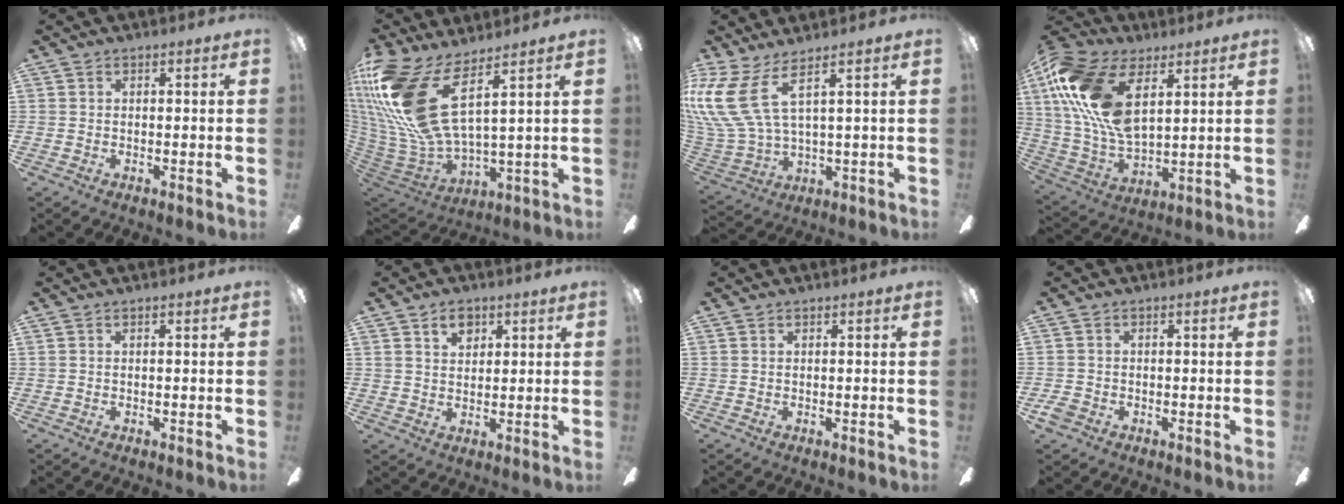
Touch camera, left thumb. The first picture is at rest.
{"total": 21.7, "force": [10.0, 8.1, 17.5], "torque": [-0.376, -0.065, 0.176]}
{"total": 15.1, "force": [7.4, 6.5, 11.4], "torque": [-0.270, -0.039, 0.131]}
{"total": 20.7, "force": [8.4, 11.0, 15.4], "torque": [-0.351, -0.023, 0.145]}
{"total": 0.0}
{"total": 5.0, "force": [2.9, 3.2, 2.5], "torque": [-0.035, 0.001, 0.048]}
{"total": 0.0}
{"total": 2.5, "force": [-1.2, 1.8, 1.1], "torque": [-0.024, 0.006, -0.025]}